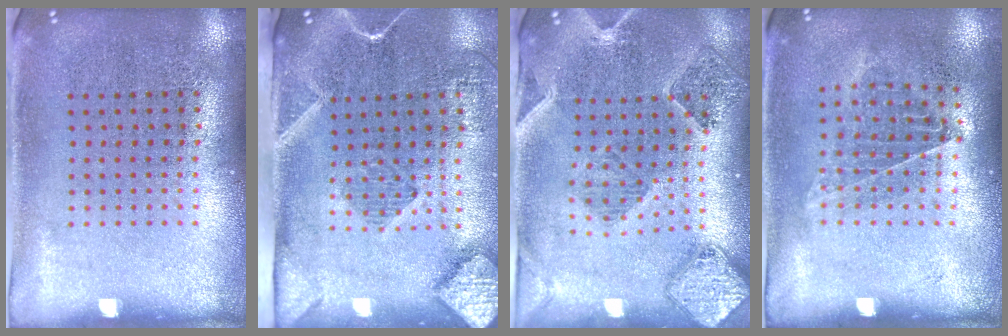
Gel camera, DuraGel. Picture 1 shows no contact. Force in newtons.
{"total": 2.9, "press": 2.1, "slide": 2.0}
{"total": 1.6, "press": 1.6, "slide": 0.3}
{"total": 0.9, "press": 0.8, "slide": 0.4}